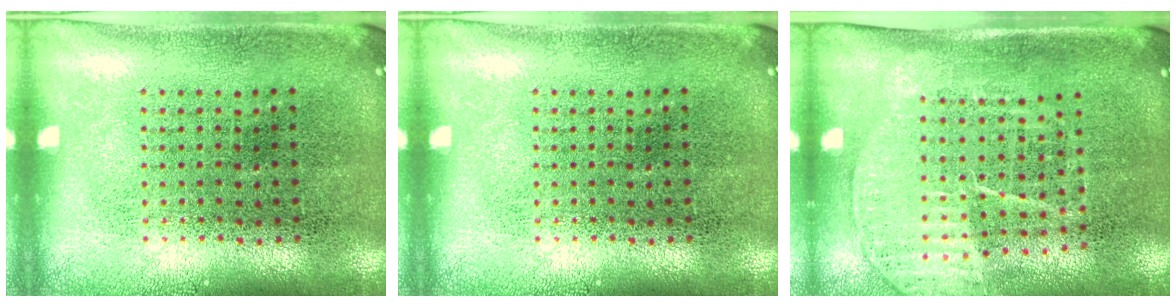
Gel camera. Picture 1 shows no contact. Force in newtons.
{"total": 0.0}
{"total": 1.6, "press": 1.4, "slide": 0.8}